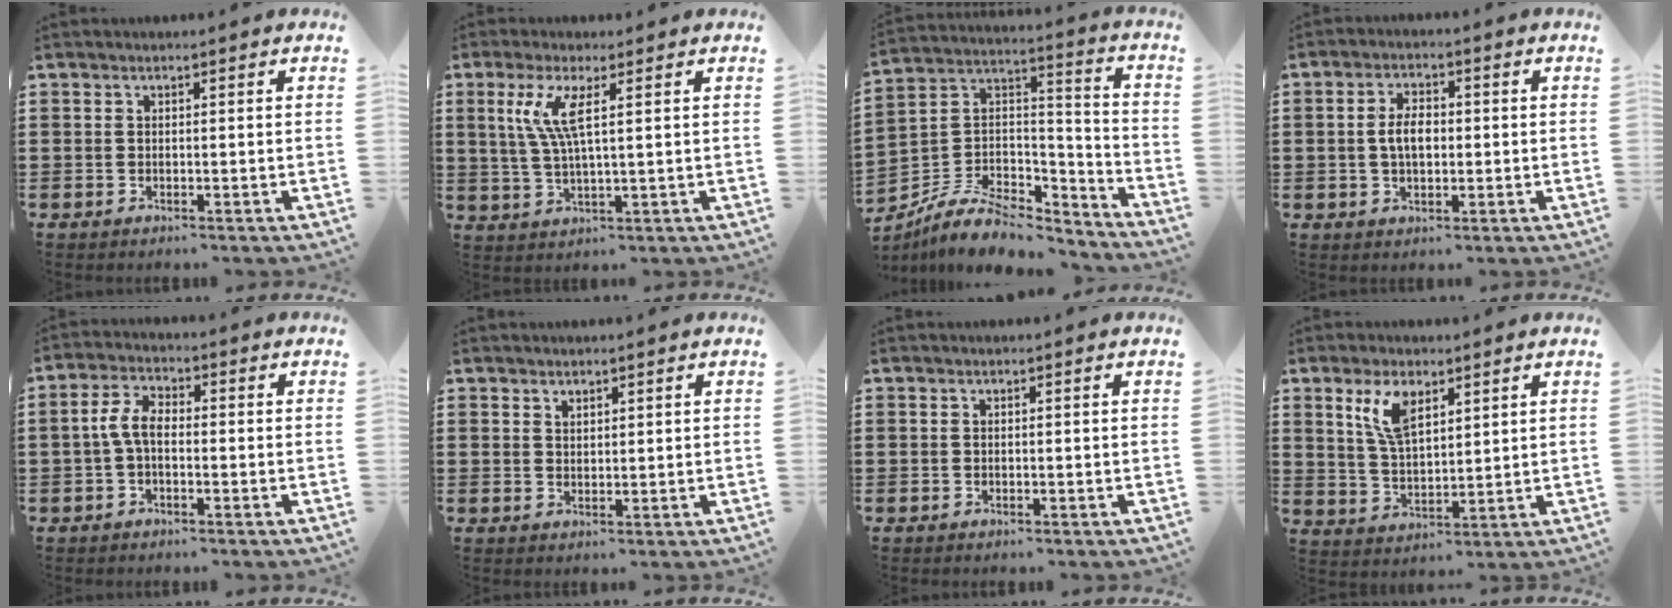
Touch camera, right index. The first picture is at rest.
{"total": 6.3, "force": [2.0, 1.1, 5.9], "torque": [-0.136, -0.005, 0.026]}
{"total": 7.8, "force": [-5.8, 3.9, 3.4], "torque": [-0.072, 0.010, -0.110]}
{"total": 4.4, "force": [0.0, 2.4, 3.6], "torque": [-0.064, 0.006, -0.004]}
{"total": 4.4, "force": [-0.7, 2.2, 3.7], "torque": [-0.092, 0.000, -0.020]}
{"total": 1.6, "force": [1.5, 0.7, 0.0], "torque": [-0.002, 0.002, 0.029]}
{"total": 0.0}
{"total": 7.2, "force": [3.8, 3.1, 5.3], "torque": [-0.117, 0.008, 0.069]}